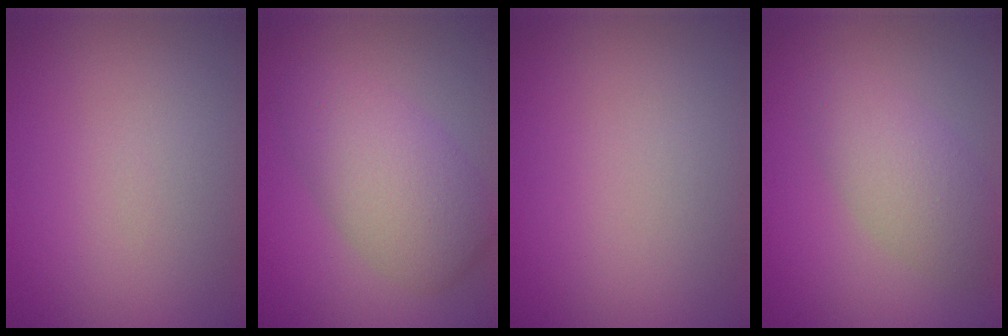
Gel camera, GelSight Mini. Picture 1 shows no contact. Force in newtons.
{"total": 5.2, "press": 5.2, "slide": 0.1}
{"total": 0.0}
{"total": 3.4, "press": 3.4, "slide": 0.3}